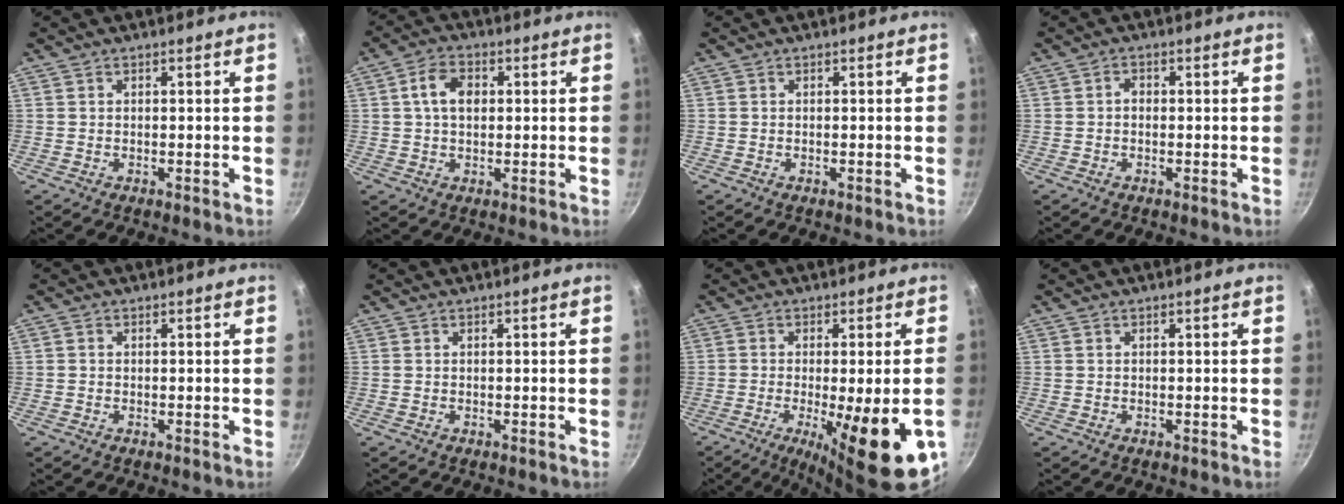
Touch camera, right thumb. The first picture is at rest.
{"total": 6.3, "force": [1.0, 4.3, 4.5], "torque": [-0.070, 0.010, 0.010]}
{"total": 0.0}
{"total": 1.5, "force": [-0.1, 1.2, 0.9], "torque": [-0.013, 0.006, -0.006]}
{"total": 0.5, "force": [-0.1, 0.5, 0.2], "torque": [-0.002, 0.002, -0.003]}
{"total": 0.0}
{"total": 17.4, "force": [-5.8, 4.4, 15.8], "torque": [-0.213, -0.012, -0.072]}
{"total": 0.0}